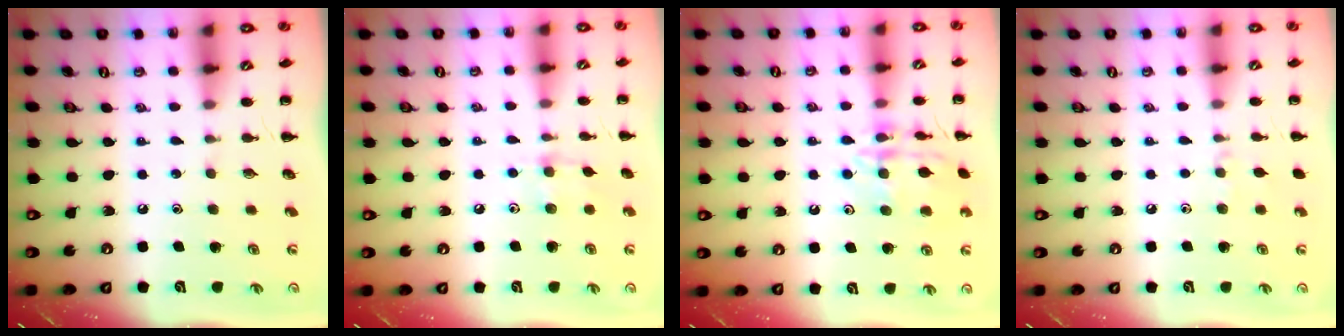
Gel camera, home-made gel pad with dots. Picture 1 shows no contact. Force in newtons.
{"total": 4.3, "press": 4.2, "slide": 1.2}
{"total": 14.3, "press": 14.2, "slide": 0.9}
{"total": 4.6, "press": 4.3, "slide": 1.6}